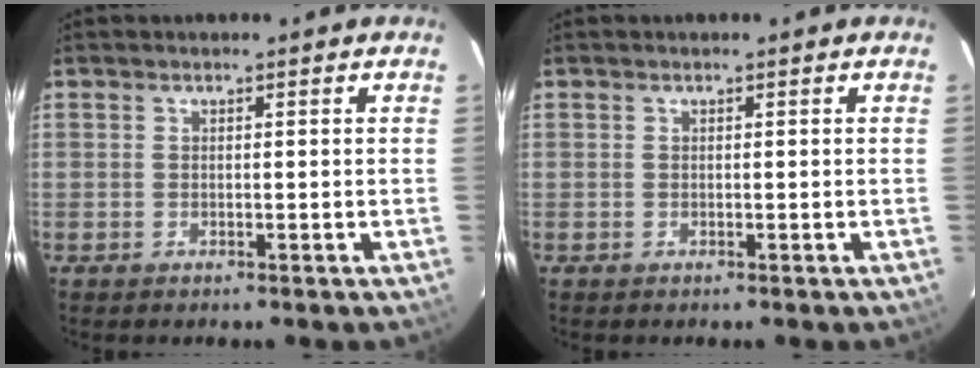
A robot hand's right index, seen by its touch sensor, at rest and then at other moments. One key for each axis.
{"total": 0.0}